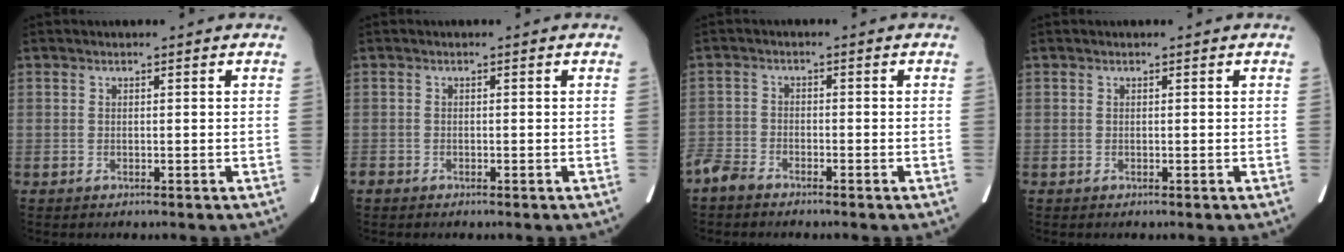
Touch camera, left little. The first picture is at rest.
{"total": 0.8, "force": [-0.7, 0.4, 0.2], "torque": [-0.009, 0.000, -0.013]}
{"total": 3.4, "force": [-3.2, 1.1, 0.8], "torque": [-0.016, -0.004, -0.063]}
{"total": 0.0}